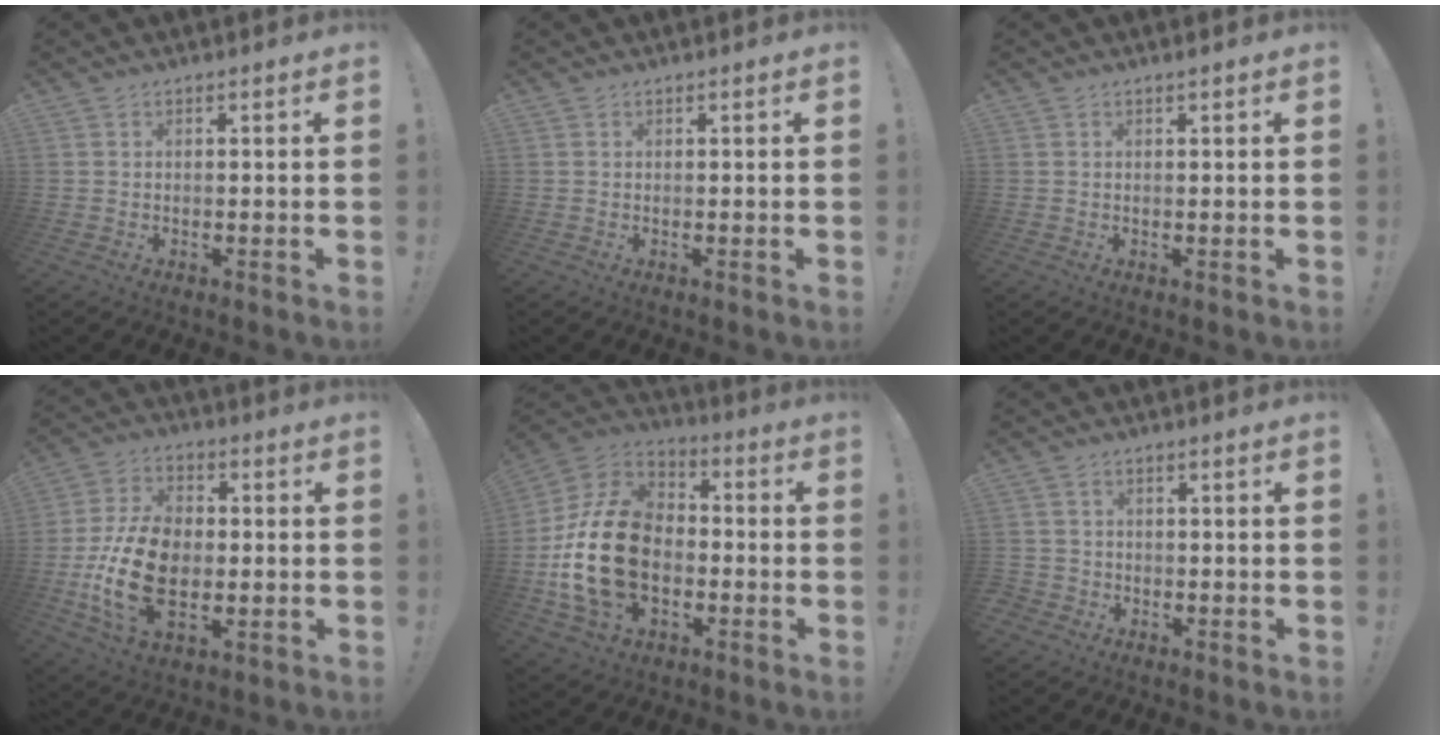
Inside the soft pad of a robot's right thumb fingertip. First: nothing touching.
{"total": 0.0}
{"total": 0.6, "force": [0.4, 0.0, 0.3], "torque": [-0.001, -0.002, 0.007]}
{"total": 18.8, "force": [-3.5, 12.1, 13.9], "torque": [-0.267, 0.011, -0.058]}
{"total": 23.3, "force": [-3.1, 16.2, 16.5], "torque": [-0.316, 0.029, -0.042]}
{"total": 2.5, "force": [-1.3, 2.1, 0.7], "torque": [-0.014, 0.008, -0.022]}